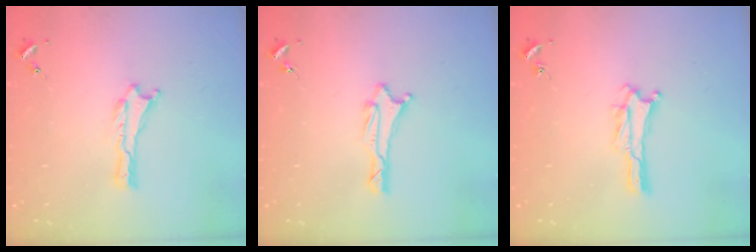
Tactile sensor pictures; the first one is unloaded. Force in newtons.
{"total": 1.3, "press": 1.3, "slide": 0.1}
{"total": 1.3, "press": 1.3, "slide": 0.4}